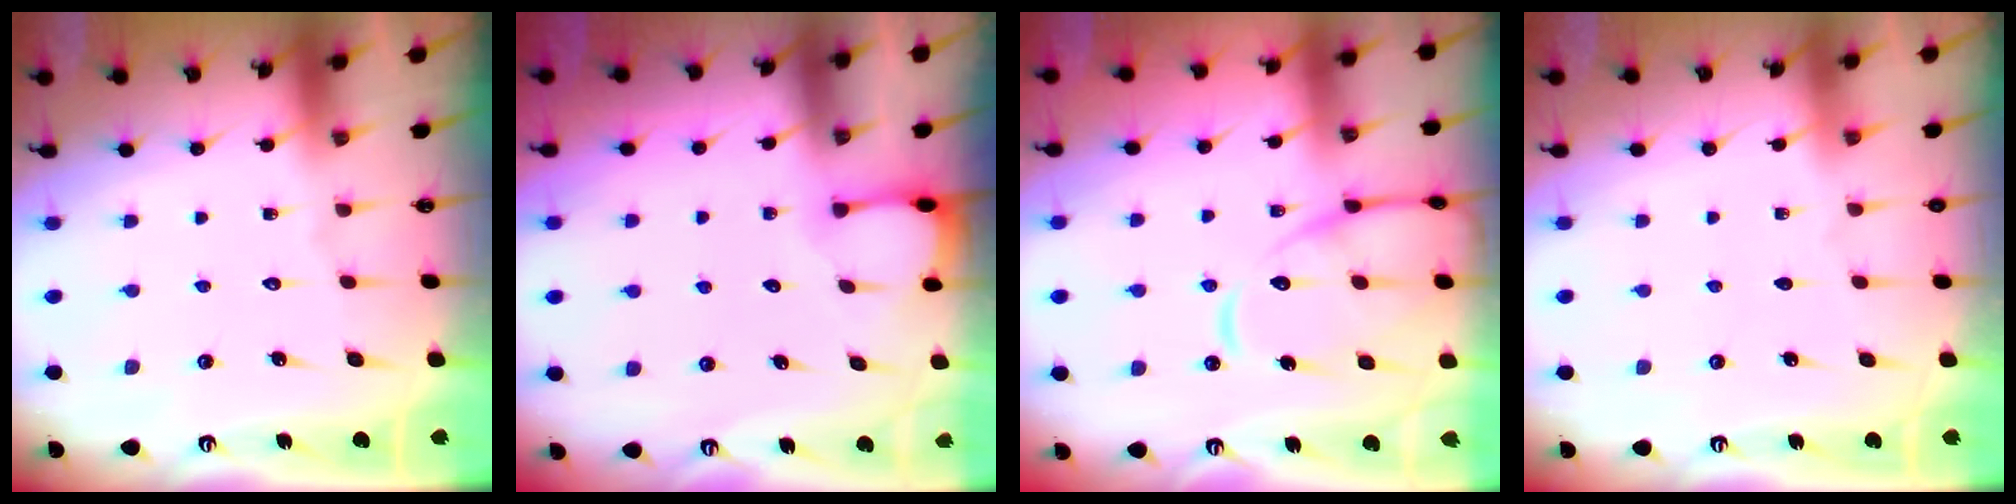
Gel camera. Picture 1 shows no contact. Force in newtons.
{"total": 2.7, "press": 2.7, "slide": 0.4}
{"total": 13.2, "press": 13.1, "slide": 1.3}
{"total": 0.5, "press": 0.2, "slide": 0.5}